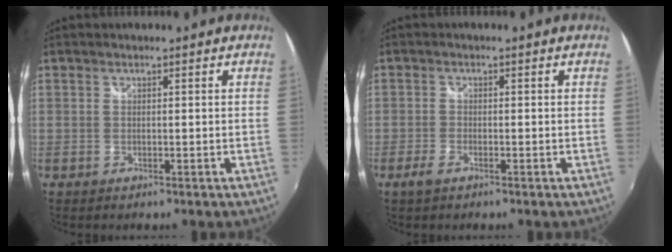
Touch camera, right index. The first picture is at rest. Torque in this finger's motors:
{"motor_torque": [0.12, -0.11, 0.12, 0.02]}